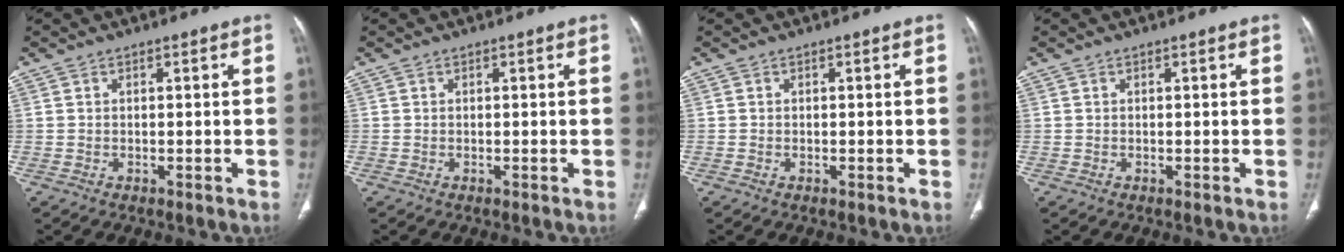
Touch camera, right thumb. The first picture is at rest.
{"total": 0.0}
{"total": 0.0}
{"total": 0.0}